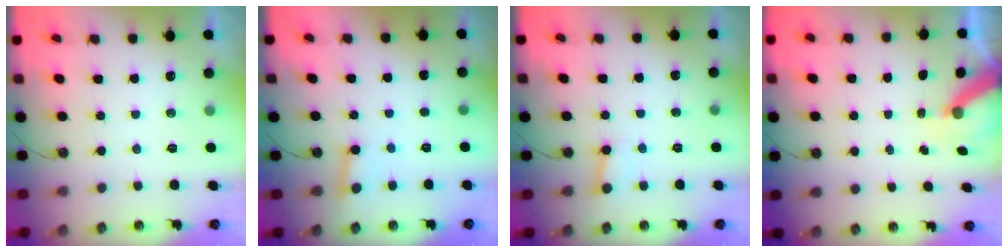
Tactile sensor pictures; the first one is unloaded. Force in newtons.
{"total": 2.6, "press": 2.5, "slide": 0.8}
{"total": 2.3, "press": 2.3, "slide": 0.2}
{"total": 7.0, "press": 7.0, "slide": 0.7}